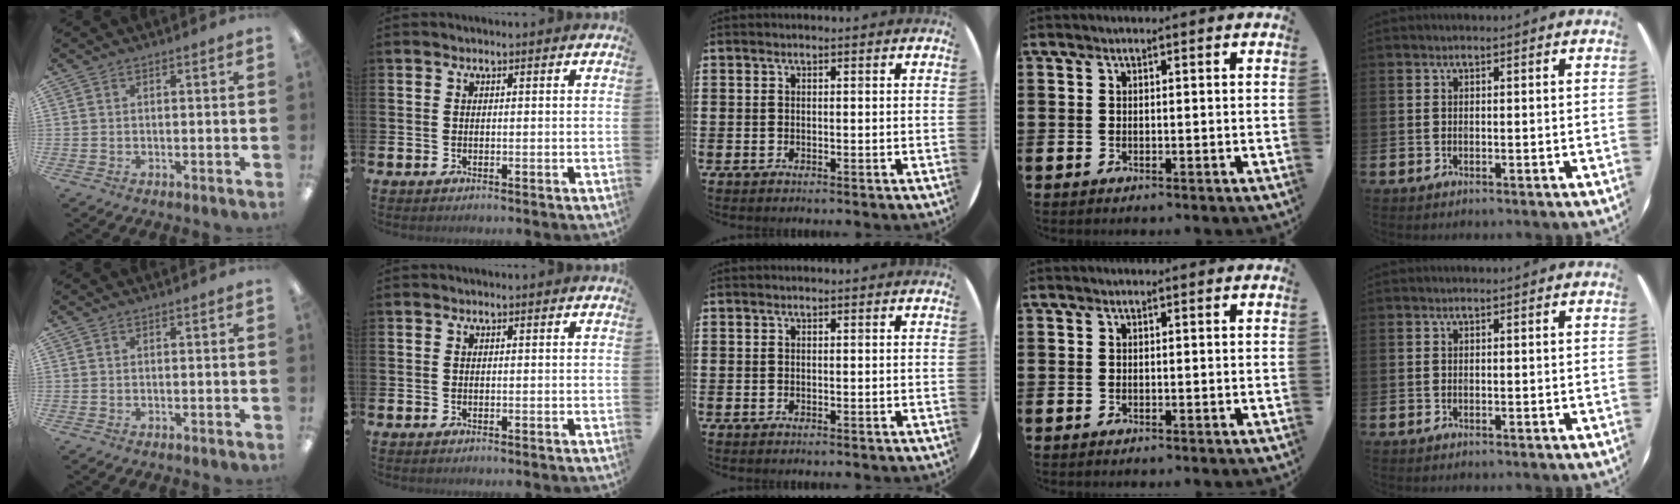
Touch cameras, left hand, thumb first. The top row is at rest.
{}